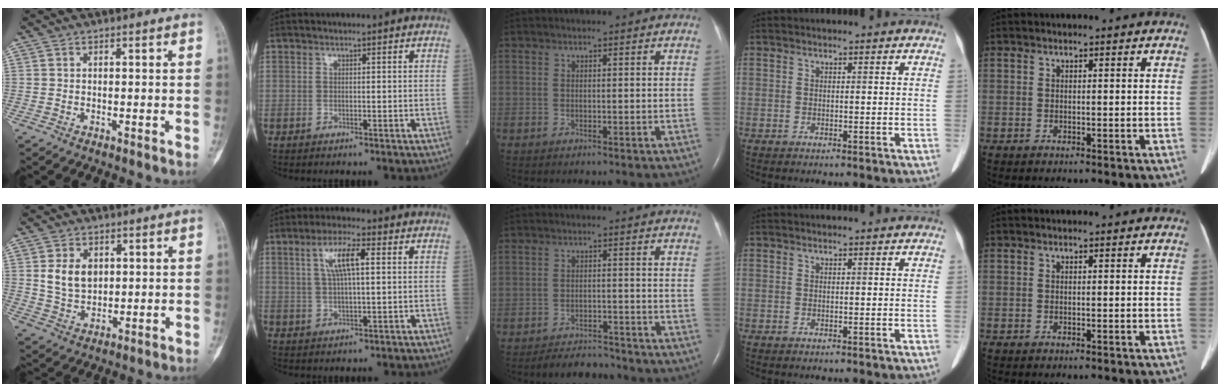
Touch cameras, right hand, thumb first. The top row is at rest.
{"thumb": {"total": 7.3, "force": [1.7, 5.3, 4.7], "torque": [-0.064, -0.011, 0.040]}, "index": {"total": 6.4, "force": [1.9, 1.1, 6.1], "torque": [-0.119, 0.011, 0.038]}, "middle": {"total": 4.6, "force": [-4.5, 1.0, 0.2], "torque": [-0.006, -0.009, -0.073]}}